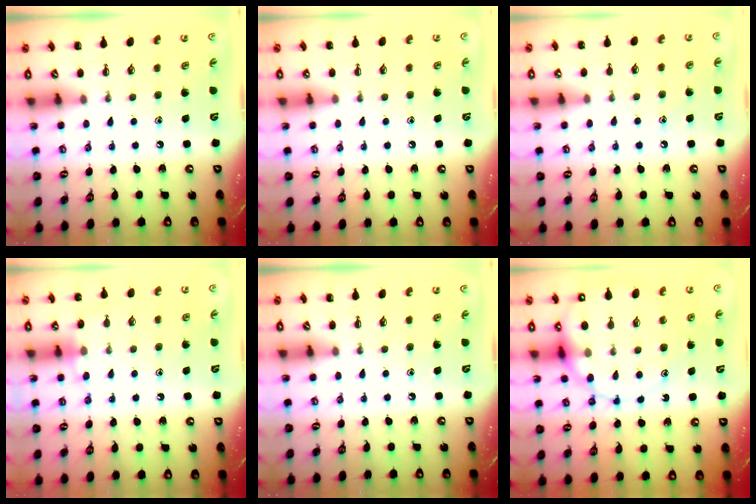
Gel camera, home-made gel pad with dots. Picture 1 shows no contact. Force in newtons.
{"total": 3.2, "press": 3.1, "slide": 1.1}
{"total": 7.3, "press": 6.9, "slide": 2.4}
{"total": 7.9, "press": 7.4, "slide": 2.6}
{"total": 0.0}
{"total": 14.3, "press": 13.9, "slide": 3.3}